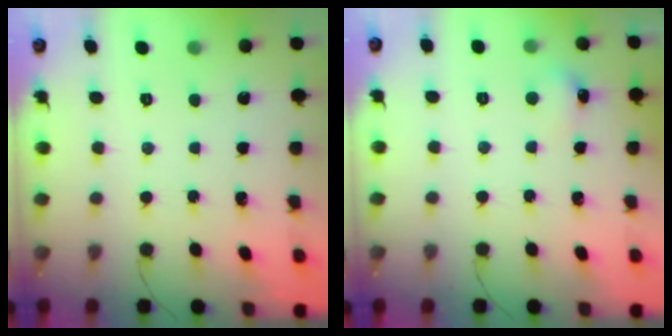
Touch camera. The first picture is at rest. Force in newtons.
{"total": 5.4, "press": 5.2, "slide": 1.6}